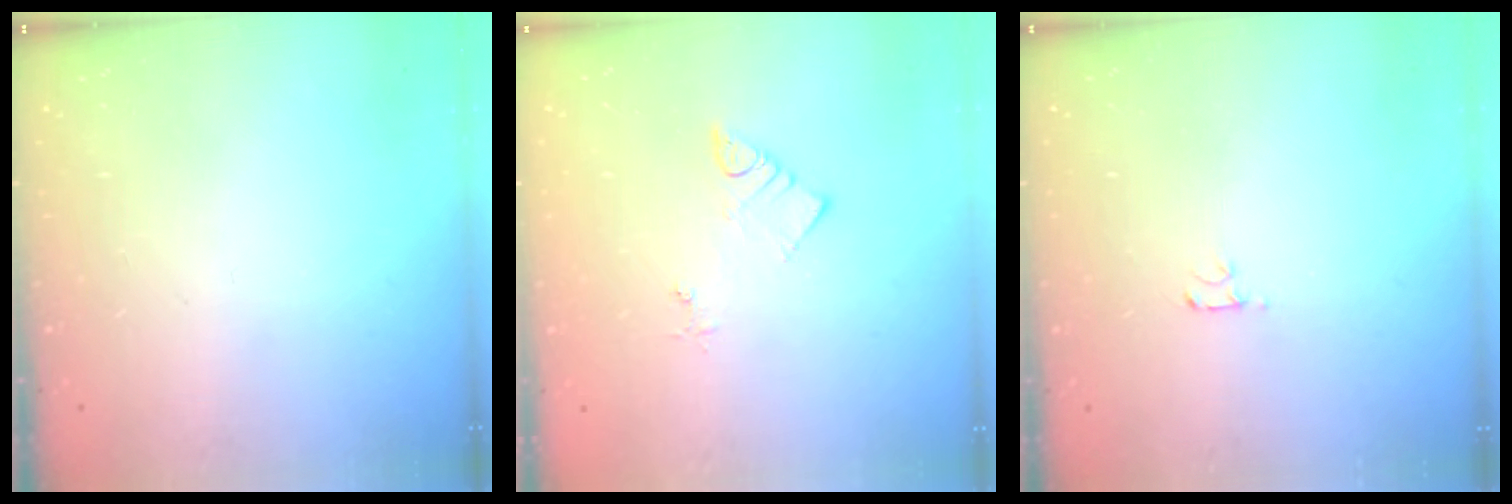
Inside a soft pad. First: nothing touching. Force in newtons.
{"total": 4.8, "press": 4.8, "slide": 0.2}
{"total": 2.5, "press": 2.4, "slide": 0.3}